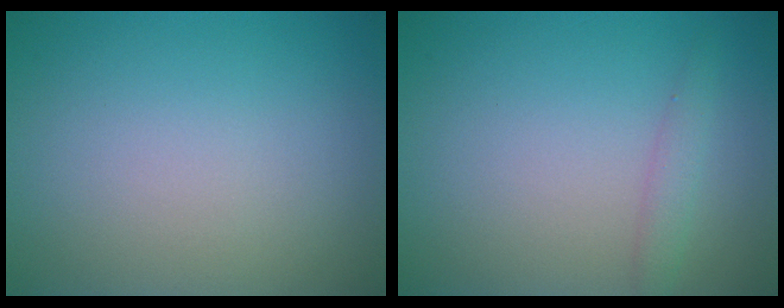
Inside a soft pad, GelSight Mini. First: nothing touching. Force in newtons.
{"total": 1.4, "press": 1.4, "slide": 0.1}